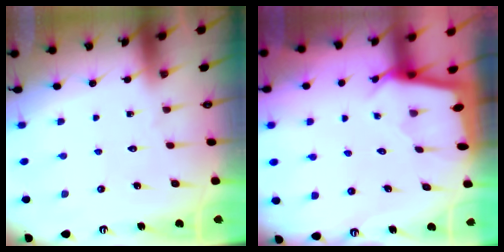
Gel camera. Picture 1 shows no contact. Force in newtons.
{"total": 2.1, "press": 2.1, "slide": 0.2}